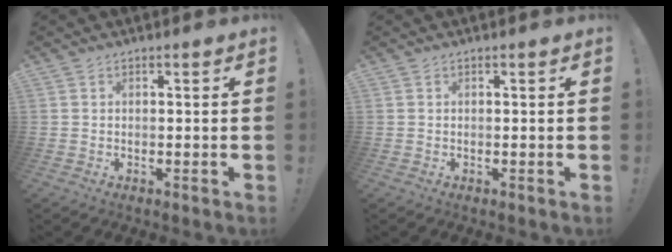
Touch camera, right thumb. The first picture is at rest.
{"total": 0.0}